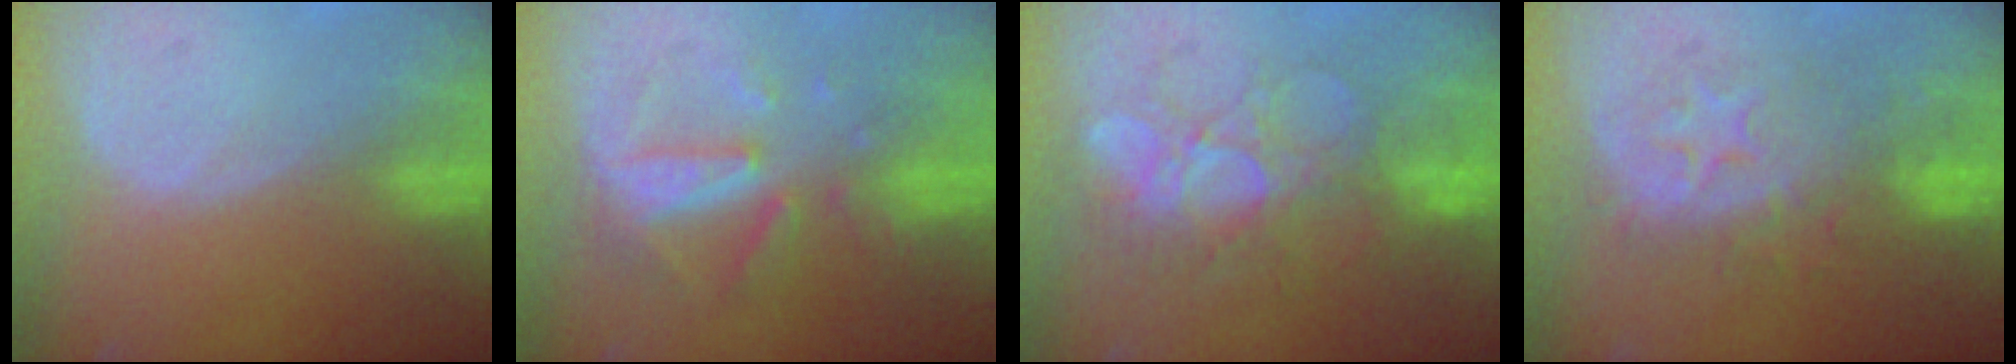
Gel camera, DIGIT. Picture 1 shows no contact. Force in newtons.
{"total": 8.0, "press": 7.3, "slide": 3.3}
{"total": 8.6, "press": 8.3, "slide": 2.2}
{"total": 8.3, "press": 8.3, "slide": 0.8}